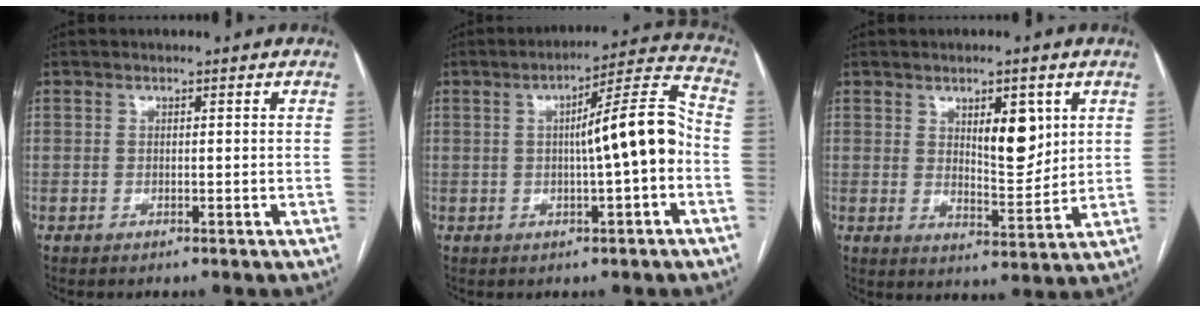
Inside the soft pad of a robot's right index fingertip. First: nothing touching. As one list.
[{"total": 10.6, "force": [-0.9, 0.5, 10.5], "torque": [-0.154, 0.027, -0.016]}, {"total": 7.2, "force": [2.8, 2.6, 6.1], "torque": [-0.095, -0.008, 0.049]}]